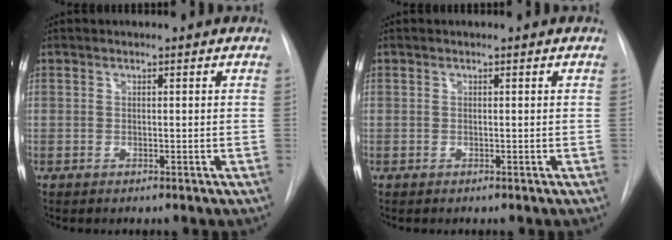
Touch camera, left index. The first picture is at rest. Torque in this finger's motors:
{"motor_torque": [0.00, 0.00, 0.00, 0.00]}